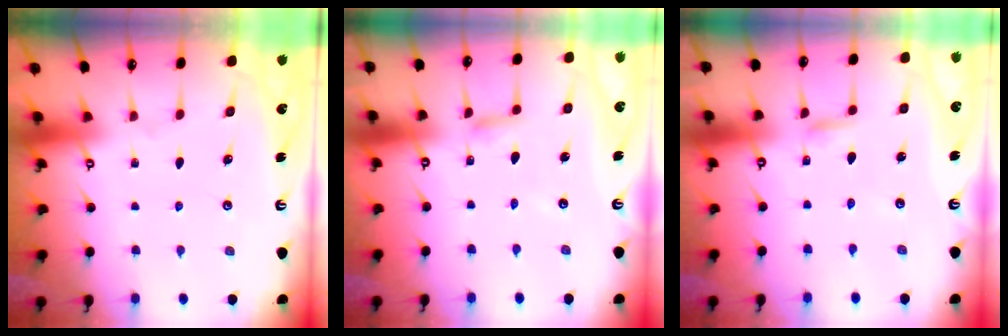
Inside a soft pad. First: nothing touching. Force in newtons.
{"total": 3.7, "press": 3.7, "slide": 0.3}
{"total": 2.1, "press": 2.1, "slide": 0.1}